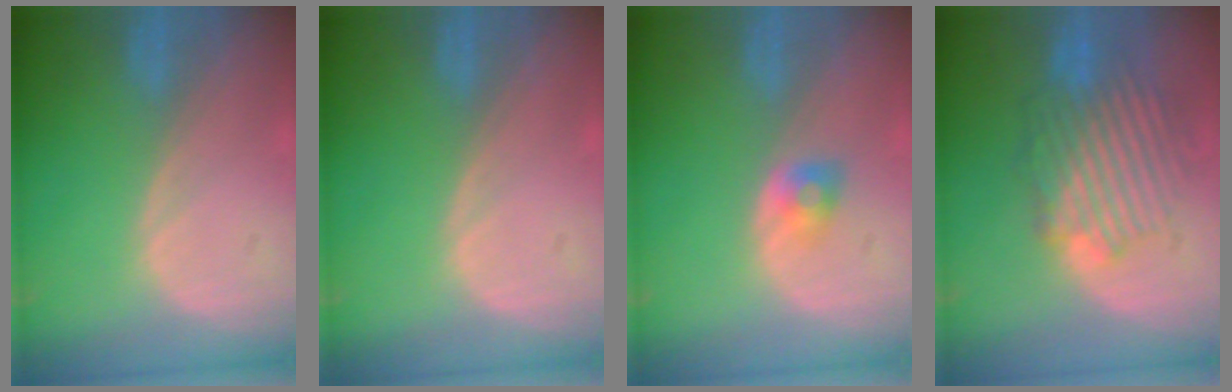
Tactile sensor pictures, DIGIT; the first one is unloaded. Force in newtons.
{"total": 0.0}
{"total": 2.3, "press": 2.2, "slide": 0.7}
{"total": 8.9, "press": 8.8, "slide": 1.4}